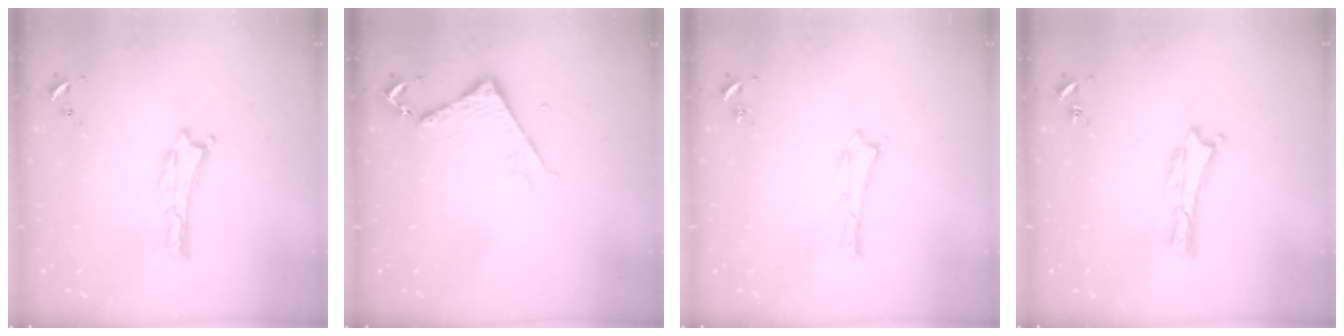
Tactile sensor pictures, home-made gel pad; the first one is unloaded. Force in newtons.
{"total": 4.4, "press": 4.4, "slide": 0.5}
{"total": 0.0}
{"total": 0.0}